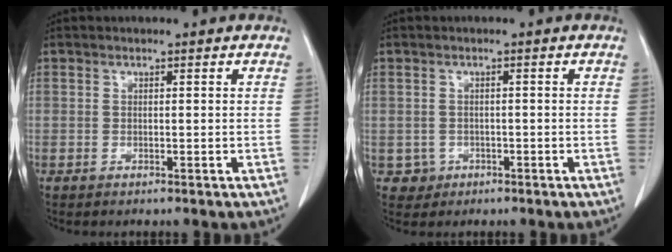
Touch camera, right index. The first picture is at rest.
{"total": 2.5, "force": [-0.8, 2.3, -0.1], "torque": [0.011, 0.011, -0.010]}